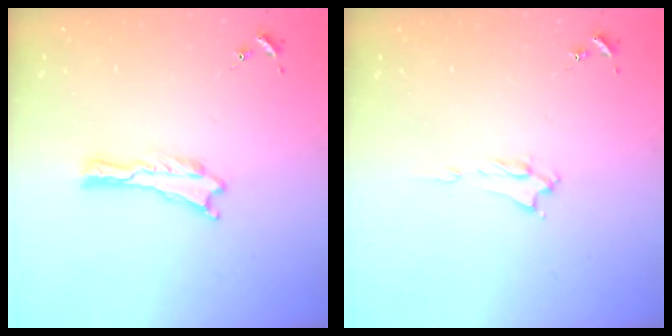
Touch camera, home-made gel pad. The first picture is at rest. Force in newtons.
{"total": 1.6, "press": 1.6, "slide": 0.2}